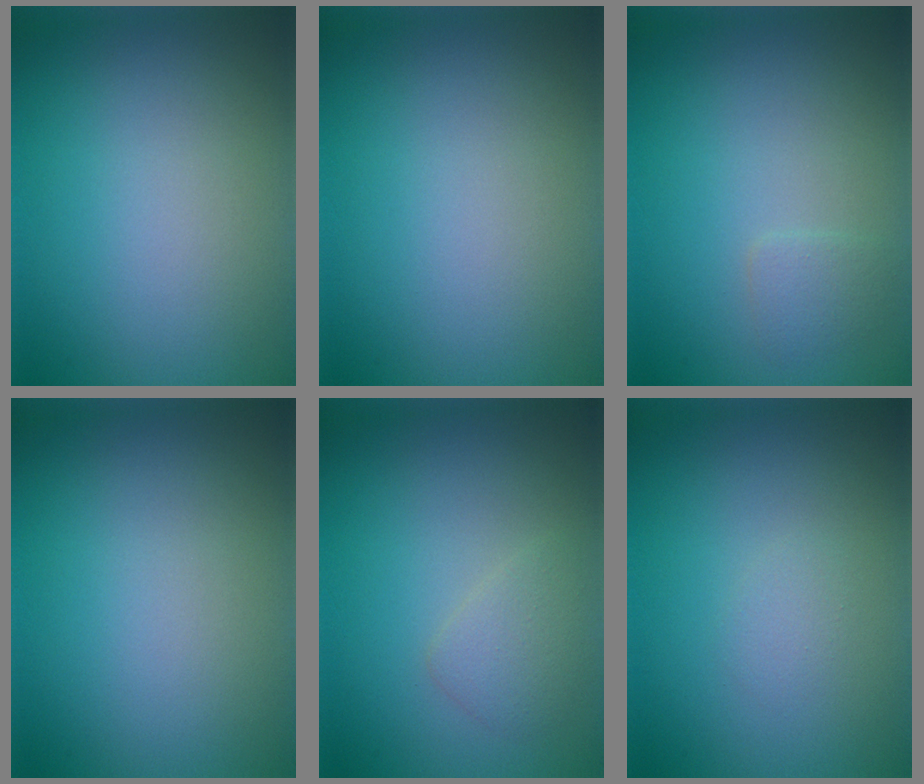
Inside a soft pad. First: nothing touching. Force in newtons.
{"total": 0.0}
{"total": 1.0, "press": 1.0, "slide": 0.0}
{"total": 0.0}
{"total": 1.7, "press": 1.7, "slide": 0.1}
{"total": 0.8, "press": 0.8, "slide": 0.1}